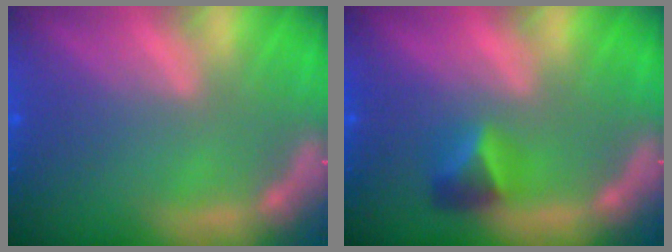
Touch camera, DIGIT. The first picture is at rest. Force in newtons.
{"total": 2.4}